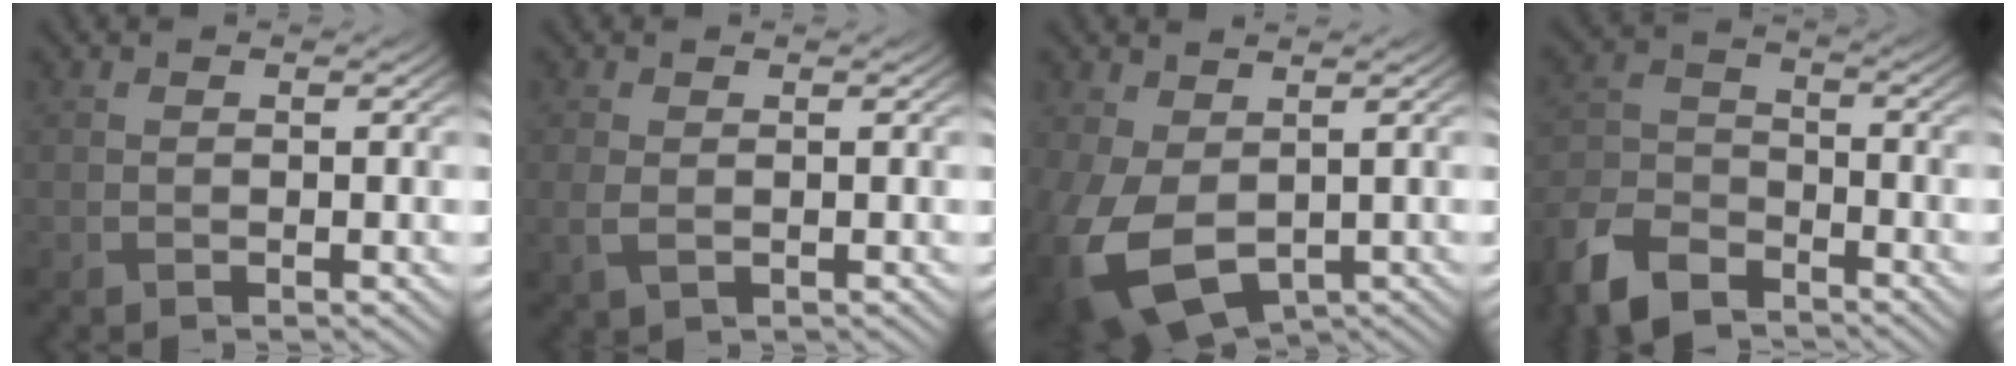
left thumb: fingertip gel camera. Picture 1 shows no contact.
{"total": 2.2, "force": [-0.3, 1.4, 1.7], "torque": [-0.053, -0.006, -0.002]}
{"total": 11.0, "force": [-2.1, 7.0, 8.2], "torque": [-0.225, -0.035, -0.019]}
{"total": 9.9, "force": [-7.3, 4.9, 4.6], "torque": [-0.114, -0.018, -0.158]}